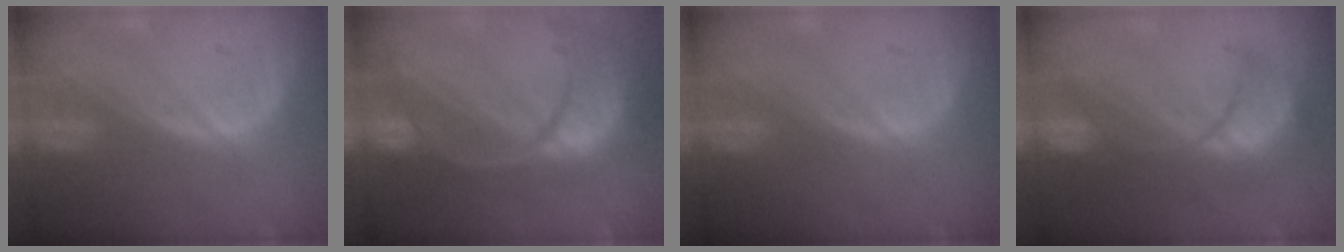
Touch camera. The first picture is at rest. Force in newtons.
{"total": 13.2, "press": 10.7, "slide": 7.9}
{"total": 0.0}
{"total": 8.4, "press": 8.3, "slide": 1.3}